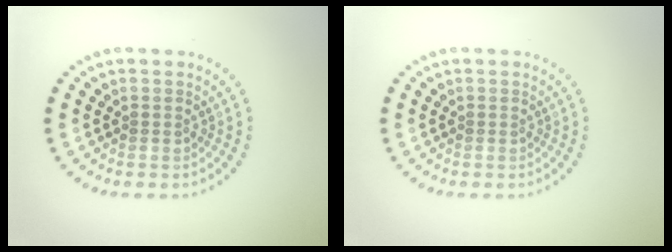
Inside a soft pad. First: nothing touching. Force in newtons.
{"total": 0.0}